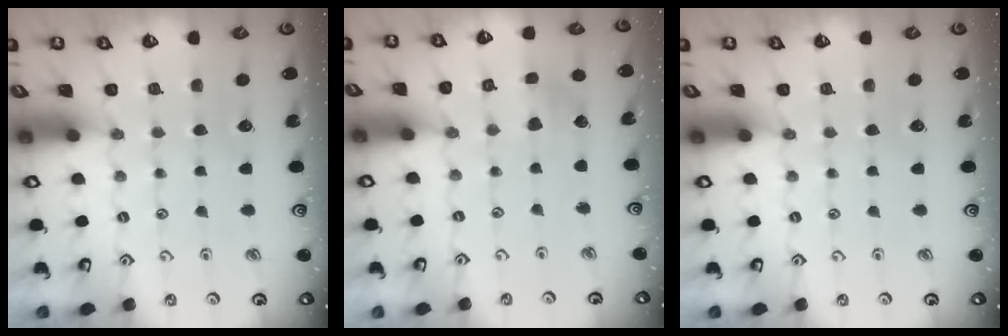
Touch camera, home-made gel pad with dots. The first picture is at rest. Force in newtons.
{"total": 2.9, "press": 2.9, "slide": 0.6}
{"total": 0.0}